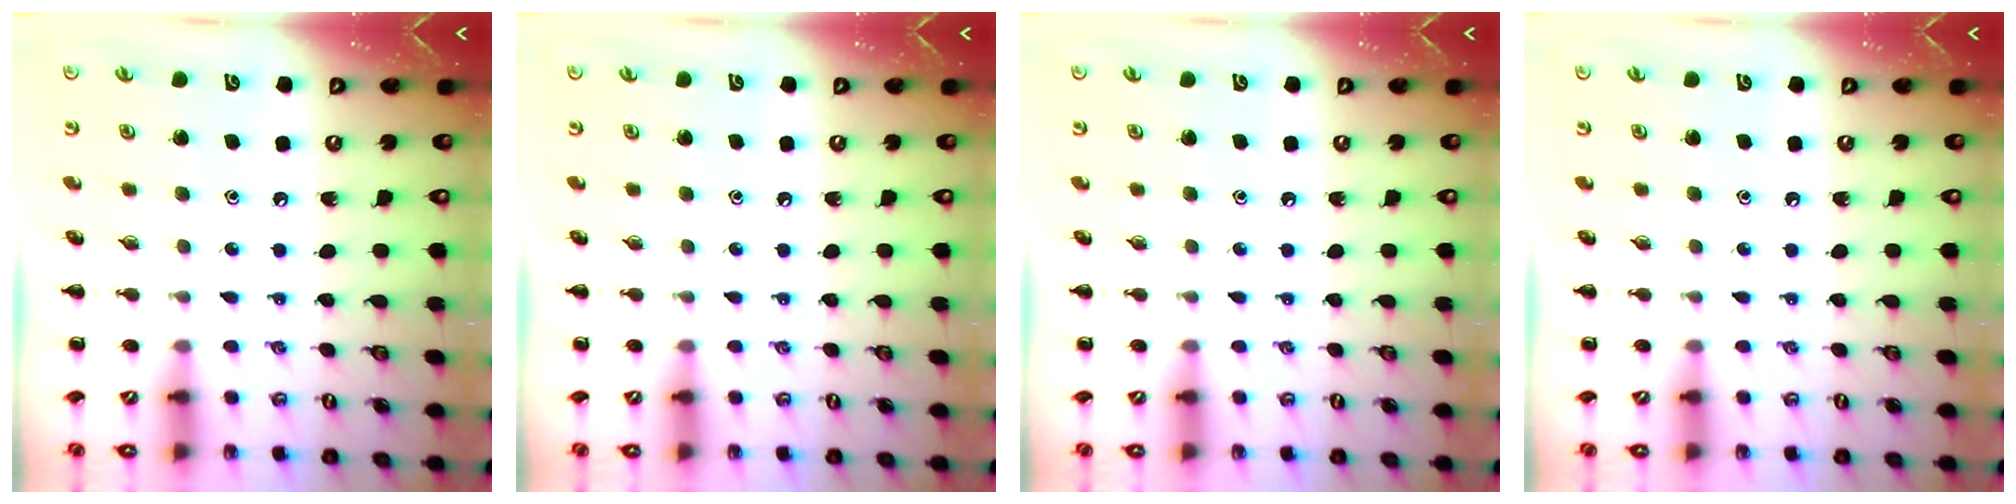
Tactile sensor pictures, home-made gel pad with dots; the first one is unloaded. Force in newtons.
{"total": 0.0}
{"total": 0.0}
{"total": 0.0}